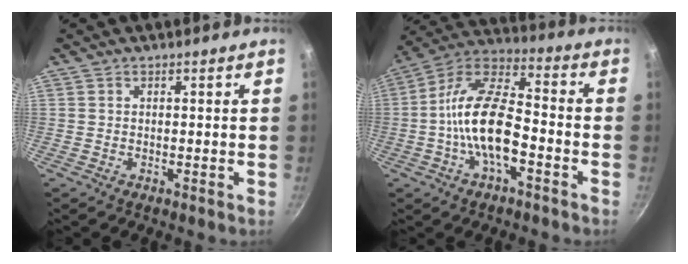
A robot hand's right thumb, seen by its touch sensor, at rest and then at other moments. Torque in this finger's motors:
{"motor_torque": [1.86, 1.94, 1.70, -0.87, 0.21]}